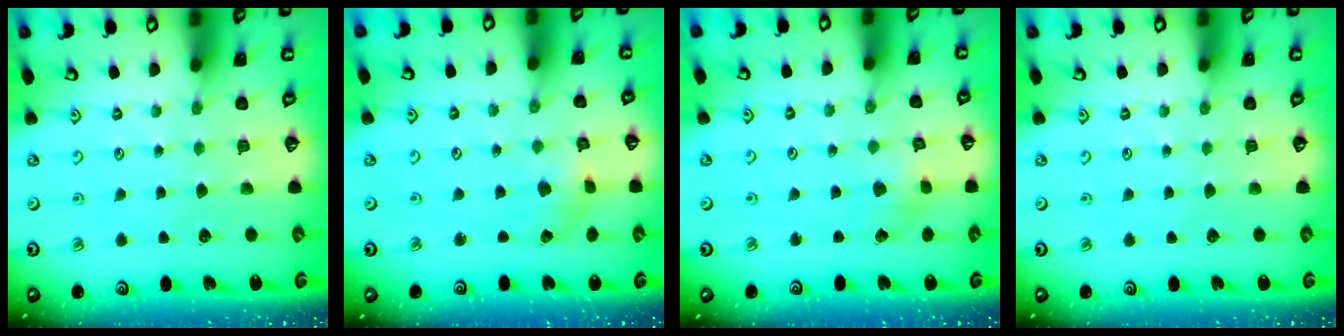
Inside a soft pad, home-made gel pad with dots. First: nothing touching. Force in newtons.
{"total": 1.1, "press": 1.1, "slide": 0.3}
{"total": 2.5, "press": 2.5, "slide": 0.3}
{"total": 0.0}